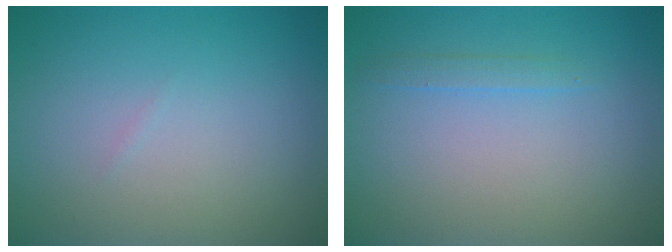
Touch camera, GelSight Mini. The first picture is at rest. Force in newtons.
{"total": 0.9, "press": 0.9, "slide": 0.1}